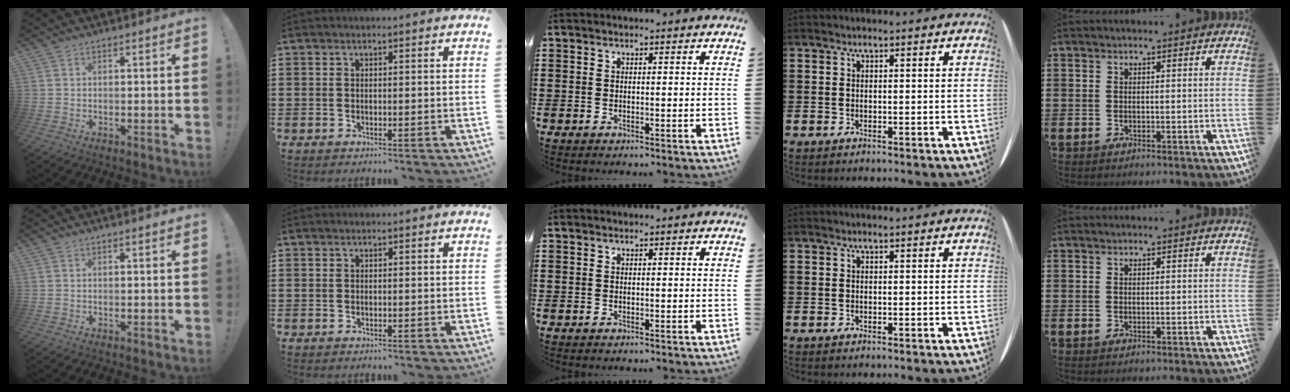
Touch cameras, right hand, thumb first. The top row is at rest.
{}